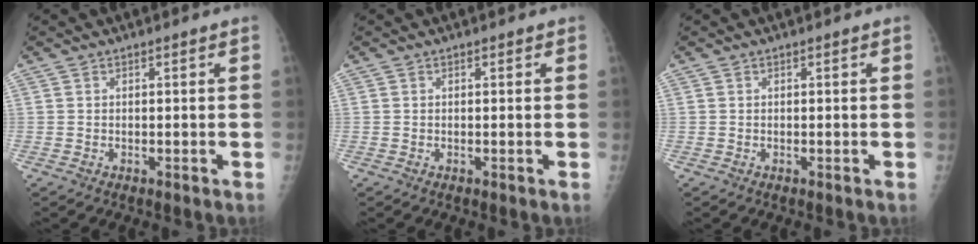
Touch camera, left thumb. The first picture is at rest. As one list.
[{"total": 0.0}, {"total": 0.0}]